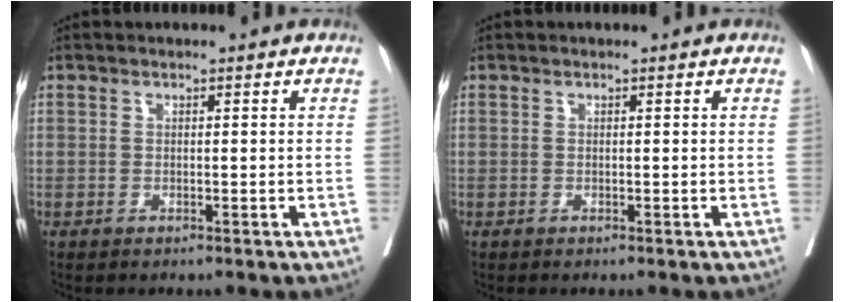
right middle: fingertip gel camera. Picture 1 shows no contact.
{"total": 0.0}